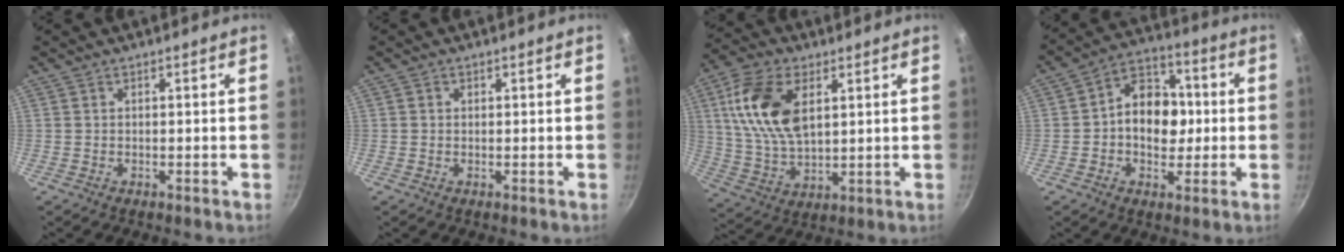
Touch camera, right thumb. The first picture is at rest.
{"total": 0.6, "force": [0.2, 0.6, 0.2], "torque": [0.001, 0.002, 0.001]}
{"total": 15.6, "force": [4.8, 8.8, 12.0], "torque": [-0.219, -0.009, 0.096]}
{"total": 12.3, "force": [-0.1, 9.2, 8.1], "torque": [-0.076, 0.026, -0.018]}